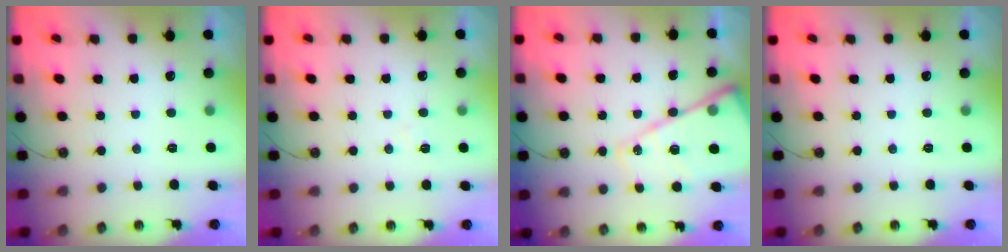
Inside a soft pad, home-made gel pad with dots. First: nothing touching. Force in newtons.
{"total": 4.7, "press": 4.7, "slide": 0.5}
{"total": 19.3, "press": 19.2, "slide": 2.1}
{"total": 0.0}